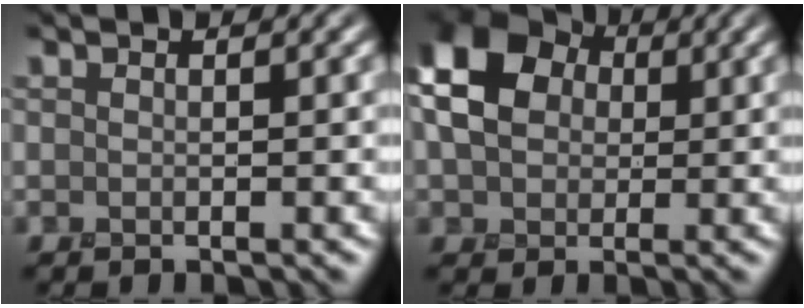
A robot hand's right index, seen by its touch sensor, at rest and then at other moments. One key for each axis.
{"total": 10.9, "fx": 2.6, "fy": 8.3, "fz": 6.6, "tx": -0.134, "ty": 0.032, "tz": 0.033}